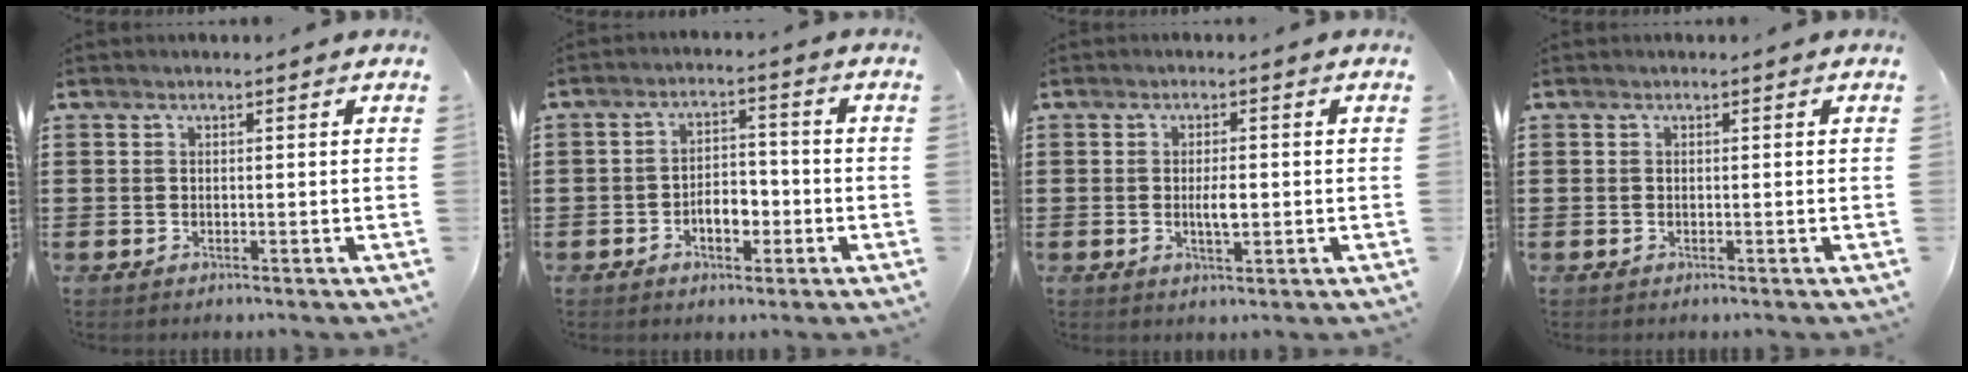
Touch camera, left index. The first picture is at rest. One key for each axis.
{"total": 4.7, "fx": -1.8, "fy": 2.6, "fz": 3.5, "tx": -0.055, "ty": 0.004, "tz": -0.035}
{"total": 3.2, "fx": -0.2, "fy": 1.0, "fz": 3.0, "tx": -0.056, "ty": -0.001, "tz": -0.003}
{"total": 0.0}